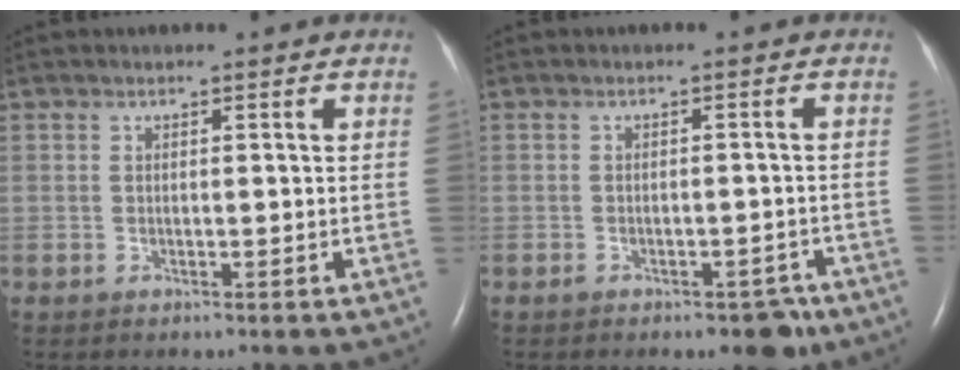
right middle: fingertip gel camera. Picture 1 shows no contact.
{"total": 3.9, "force": [-2.7, 2.0, 1.9], "torque": [-0.009, 0.008, -0.030]}